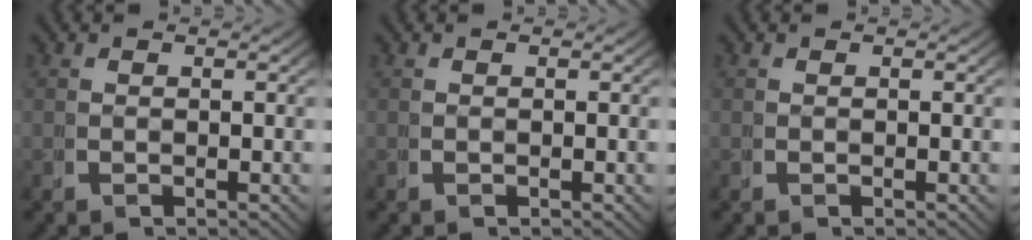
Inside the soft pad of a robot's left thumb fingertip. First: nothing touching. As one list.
[{"total": 0.0}, {"total": 0.0}]